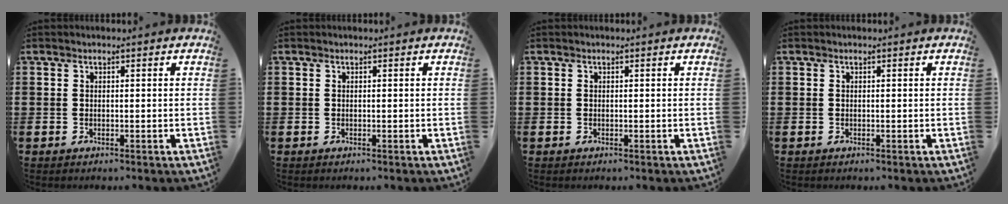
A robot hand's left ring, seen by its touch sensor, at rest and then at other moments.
{"total": 0.0}
{"total": 0.0}
{"total": 0.0}